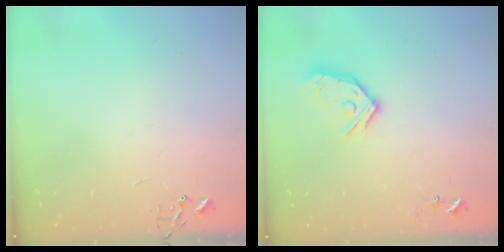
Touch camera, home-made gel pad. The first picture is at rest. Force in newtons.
{"total": 13.2, "press": 13.1, "slide": 1.6}